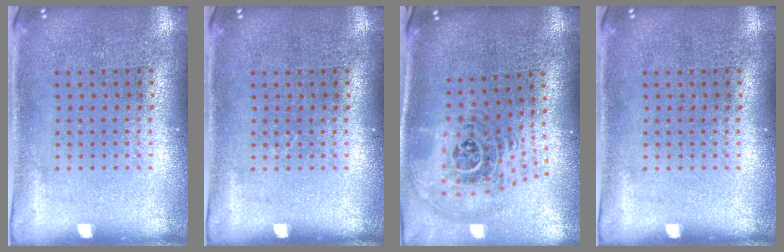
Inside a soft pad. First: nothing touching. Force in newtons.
{"total": 0.0}
{"total": 1.8, "press": 1.5, "slide": 1.1}
{"total": 0.0}